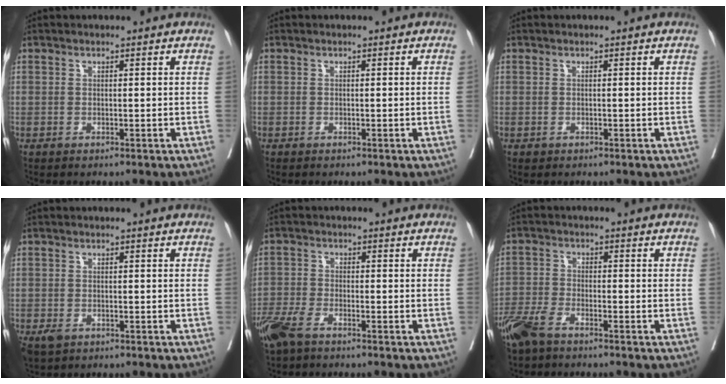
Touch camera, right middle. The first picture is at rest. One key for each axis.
{"total": 0.0}
{"total": 0.0}
{"total": 2.7, "fx": -1.5, "fy": 1.7, "fz": 1.4, "tx": -0.029, "ty": -0.004, "tz": -0.017}
{"total": 6.4, "fx": -4.8, "fy": 2.0, "fz": 3.8, "tx": -0.086, "ty": -0.012, "tz": -0.094}
{"total": 6.4, "fx": -4.8, "fy": 1.7, "fz": 3.9, "tx": -0.090, "ty": -0.013, "tz": -0.096}